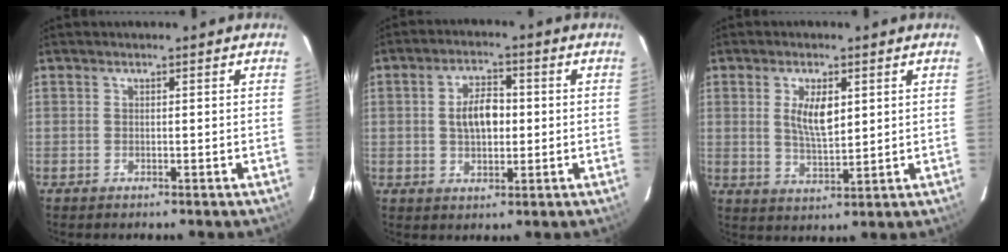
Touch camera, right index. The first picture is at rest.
{"total": 6.6, "force": [0.3, 3.8, 5.5], "torque": [-0.099, 0.011, 0.008]}
{"total": 6.4, "force": [1.8, 2.8, 5.5], "torque": [-0.098, -0.002, 0.037]}